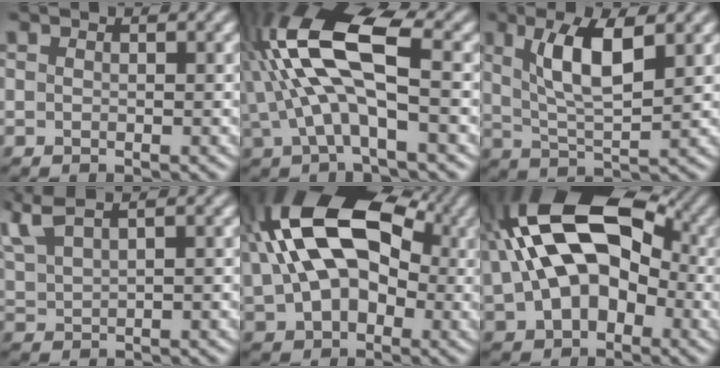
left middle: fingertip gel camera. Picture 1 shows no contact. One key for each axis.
{"total": 9.7, "fx": 1.1, "fy": 3.8, "fz": 8.8, "tx": -0.181, "ty": 0.025, "tz": 0.010}
{"total": 6.3, "fx": 2.8, "fy": 1.7, "fz": 5.4, "tx": -0.103, "ty": 0.000, "tz": 0.051}
{"total": 5.0, "fx": 3.9, "fy": 1.2, "fz": 2.9, "tx": -0.087, "ty": 0.027, "tz": 0.077}
{"total": 15.7, "fx": 3.3, "fy": 9.7, "fz": 12.0, "tx": -0.189, "ty": 0.023, "tz": 0.042}
{"total": 14.6, "fx": 1.8, "fy": 8.7, "fz": 11.6, "tx": -0.187, "ty": 0.024, "tz": 0.020}